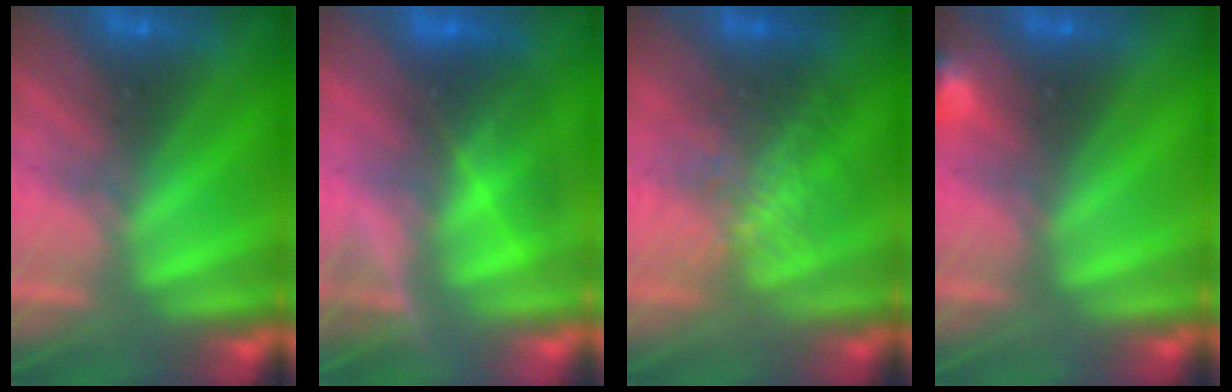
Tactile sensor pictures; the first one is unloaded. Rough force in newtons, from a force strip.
{"total": 4.5}
{"total": 2.7}
{"total": 2.9}